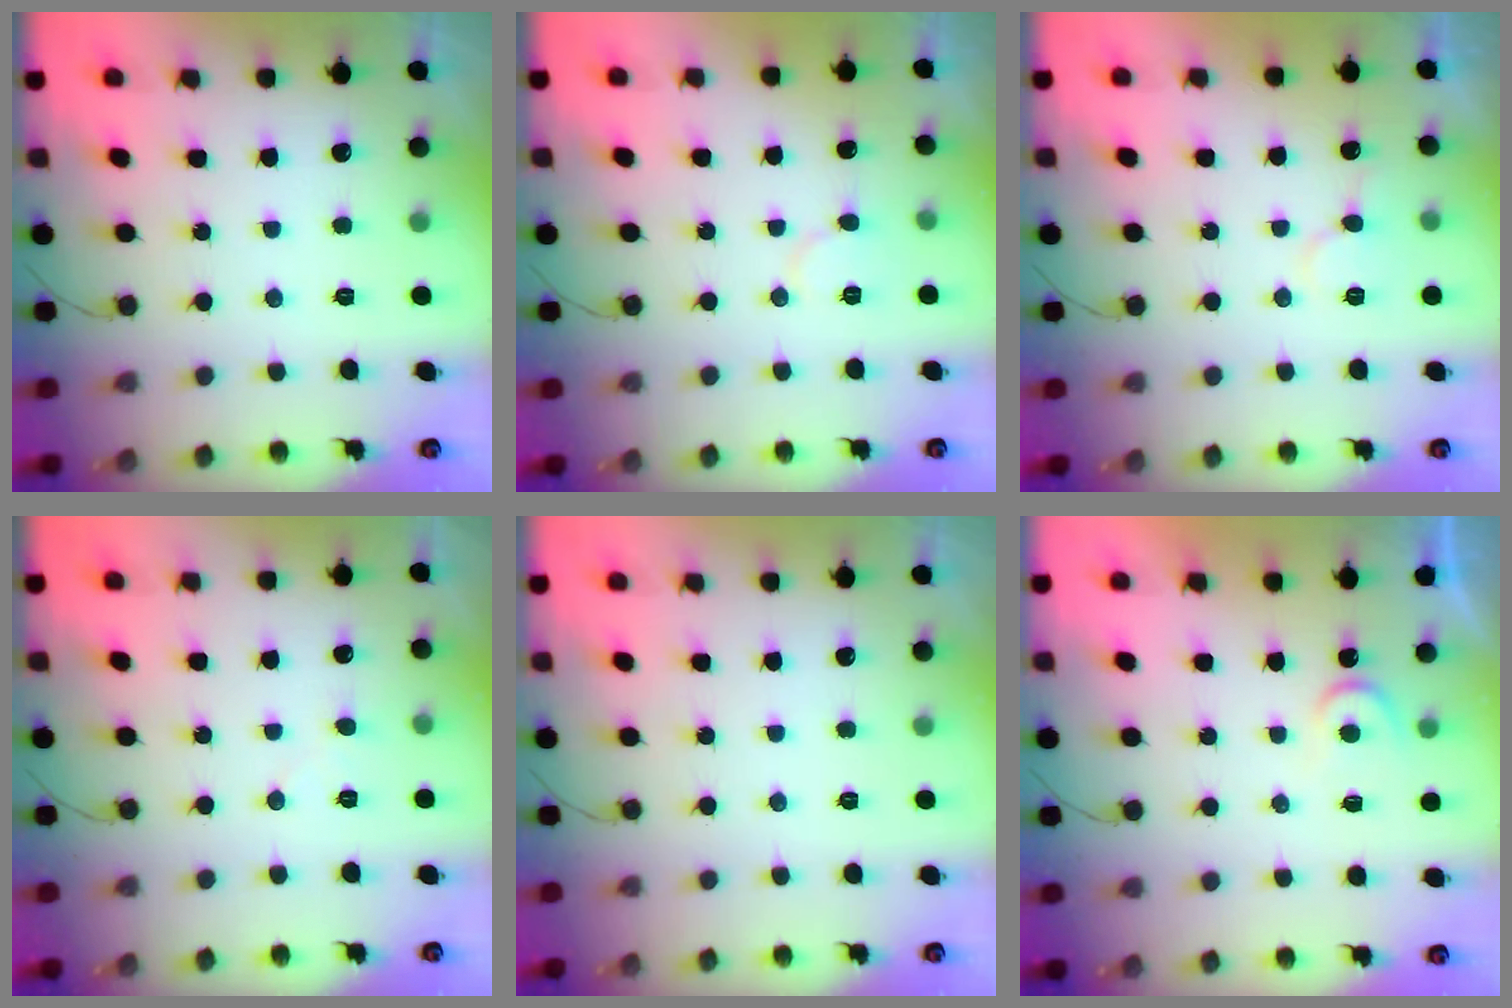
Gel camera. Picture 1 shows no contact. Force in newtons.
{"total": 4.8, "press": 4.8, "slide": 0.4}
{"total": 7.6, "press": 7.6, "slide": 0.6}
{"total": 4.5, "press": 4.5, "slide": 0.4}
{"total": 0.0}
{"total": 4.5, "press": 4.5, "slide": 0.4}